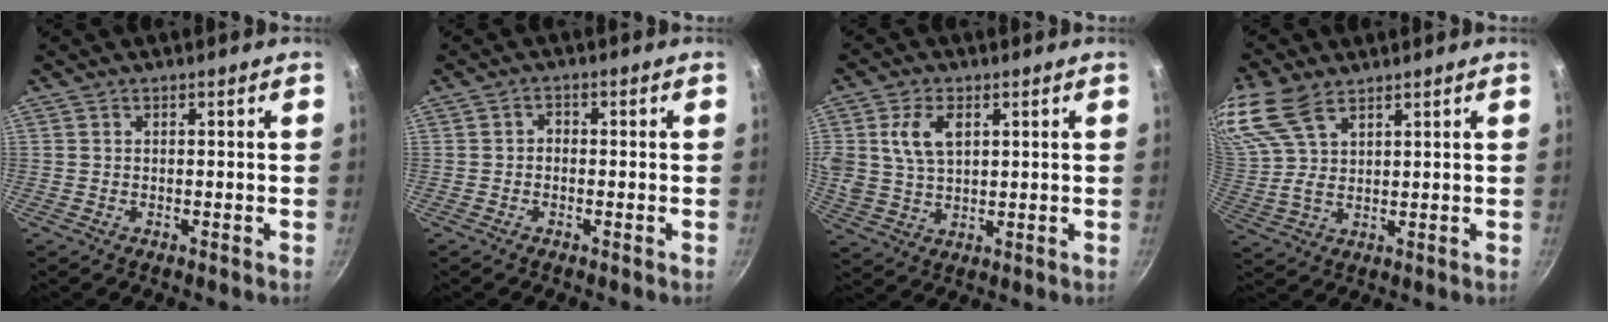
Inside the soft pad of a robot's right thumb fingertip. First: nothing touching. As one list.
[{"total": 1.3, "force": [-0.6, 1.0, 0.7], "torque": [-0.010, 0.009, -0.012]}, {"total": 8.1, "force": [2.6, 5.1, 5.8], "torque": [-0.104, -0.006, 0.049]}, {"total": 11.1, "force": [6.9, 5.3, 6.8], "torque": [-0.145, 0.005, 0.146]}]